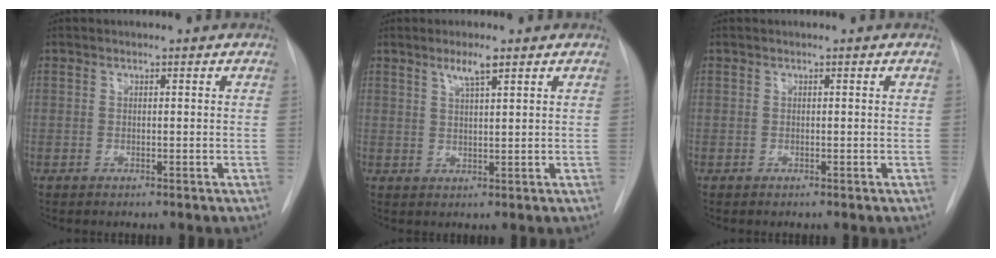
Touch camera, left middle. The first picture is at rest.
{"total": 3.1, "force": [2.1, 0.1, 2.4], "torque": [-0.049, 0.000, 0.037]}
{"total": 0.0}